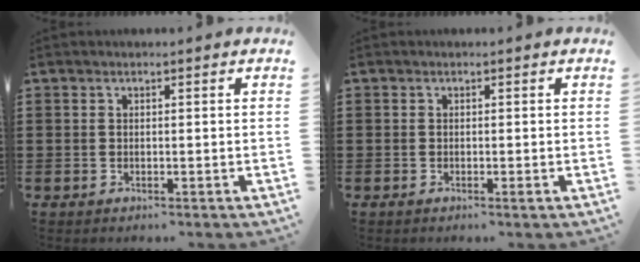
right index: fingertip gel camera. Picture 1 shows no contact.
{"total": 0.7, "force": [-0.3, 0.0, 0.6], "torque": [-0.013, -0.005, -0.004]}